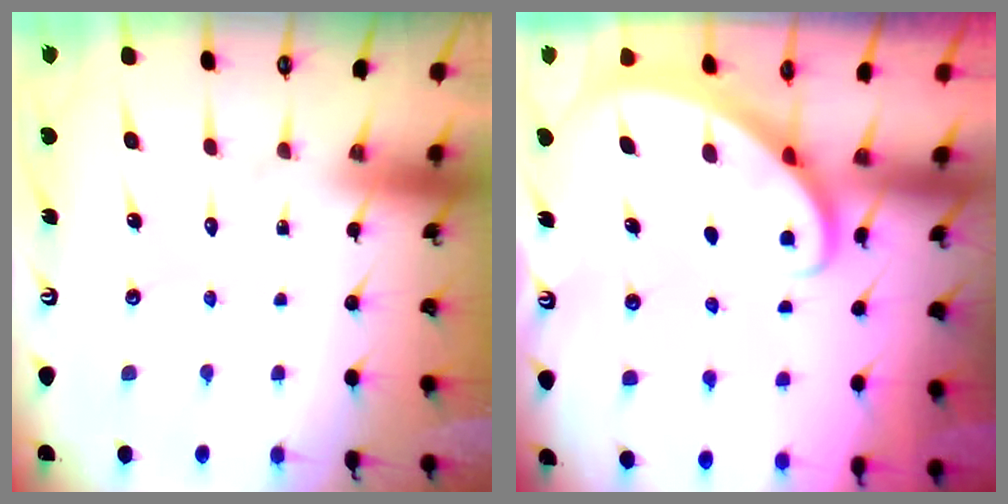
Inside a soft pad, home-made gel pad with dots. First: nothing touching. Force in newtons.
{"total": 2.5, "press": 2.5, "slide": 0.2}